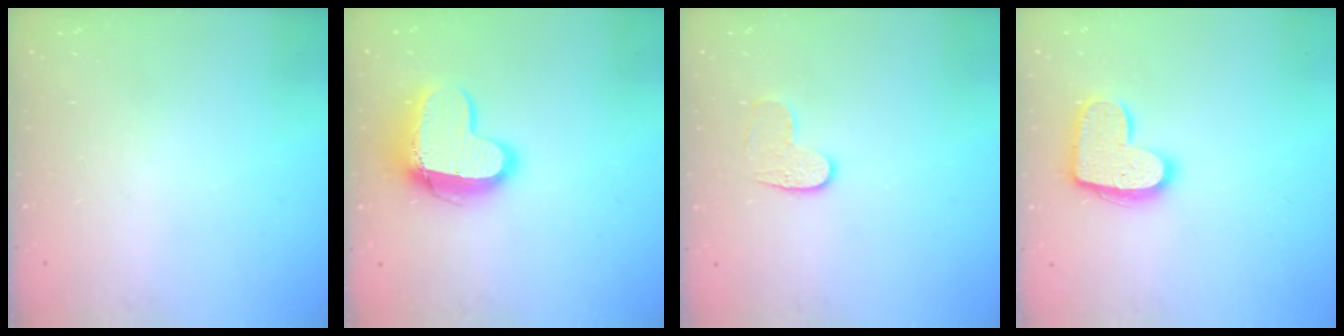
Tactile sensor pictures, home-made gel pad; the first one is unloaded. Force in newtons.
{"total": 14.4, "press": 14.4, "slide": 1.0}
{"total": 6.6, "press": 6.6, "slide": 0.3}
{"total": 14.5, "press": 14.5, "slide": 0.7}